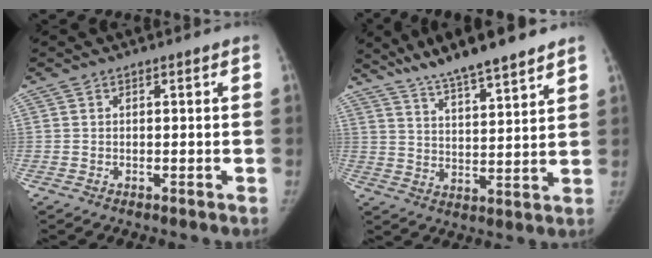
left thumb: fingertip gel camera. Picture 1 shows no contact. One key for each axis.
{"total": 13.8, "fx": 10.9, "fy": 2.0, "fz": 8.2, "tx": -0.118, "ty": -0.049, "tz": 0.184}